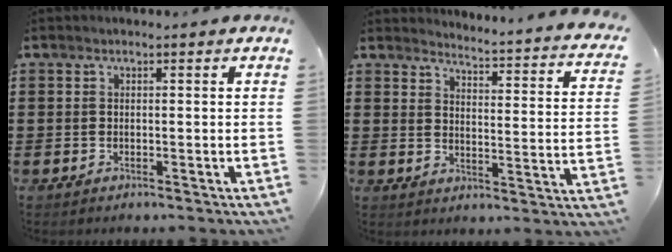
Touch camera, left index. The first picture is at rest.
{"total": 2.6, "force": [2.5, -0.6, 0.6], "torque": [-0.023, -0.039, 0.029]}